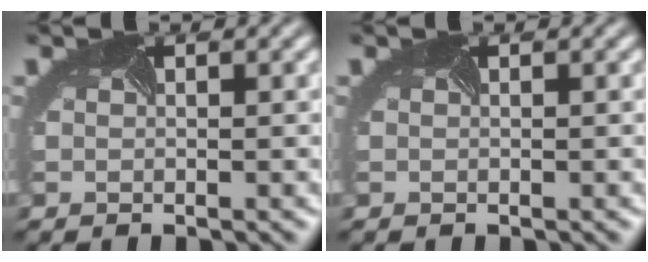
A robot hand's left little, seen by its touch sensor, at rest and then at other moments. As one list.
[{"total": 0.0}]